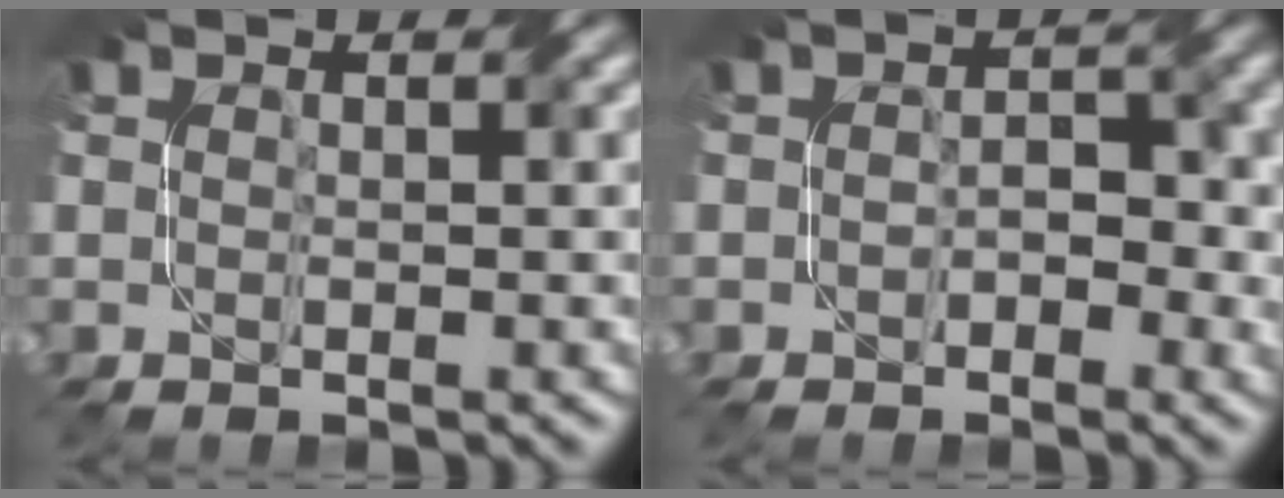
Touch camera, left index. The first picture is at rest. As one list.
[{"total": 2.1, "force": [-0.6, 1.5, 1.4], "torque": [-0.014, 0.005, -0.003]}]